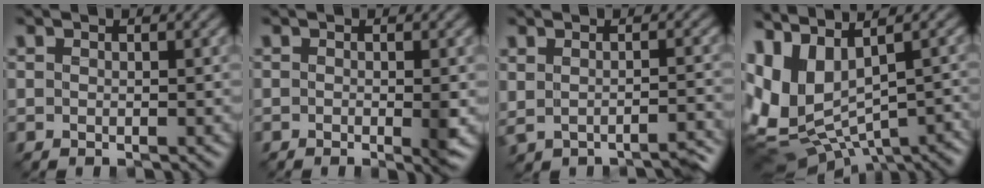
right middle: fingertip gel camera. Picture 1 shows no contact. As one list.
[{"total": 1.0, "force": [-0.4, 0.1, 1.0], "torque": [-0.016, -0.003, -0.004]}, {"total": 1.9, "force": [-1.3, 0.7, 1.3], "torque": [-0.016, -0.008, -0.016]}, {"total": 12.0, "force": [-0.5, 7.1, 9.7], "torque": [-0.204, -0.029, 0.039]}]